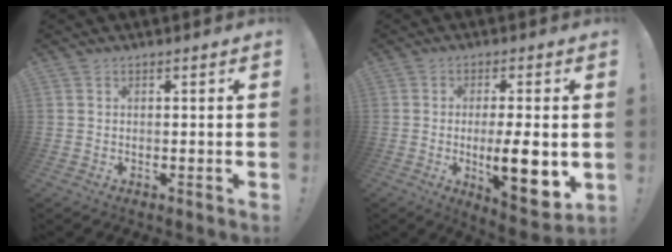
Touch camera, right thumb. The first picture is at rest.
{"total": 12.4, "force": [-1.7, 3.2, 11.8], "torque": [-0.188, -0.011, -0.026]}